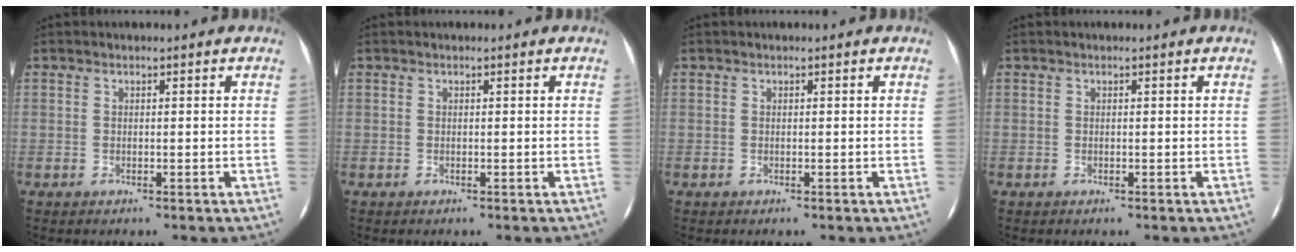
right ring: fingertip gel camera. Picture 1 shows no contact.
{"total": 0.0}
{"total": 0.0}
{"total": 0.0}